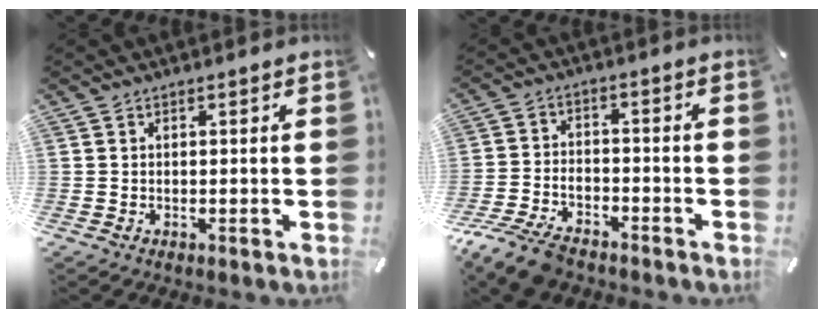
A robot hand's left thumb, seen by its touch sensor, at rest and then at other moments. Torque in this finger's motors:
{"motor_torque": [0.02, 0.62, 0.32, 0.31, 0.12]}